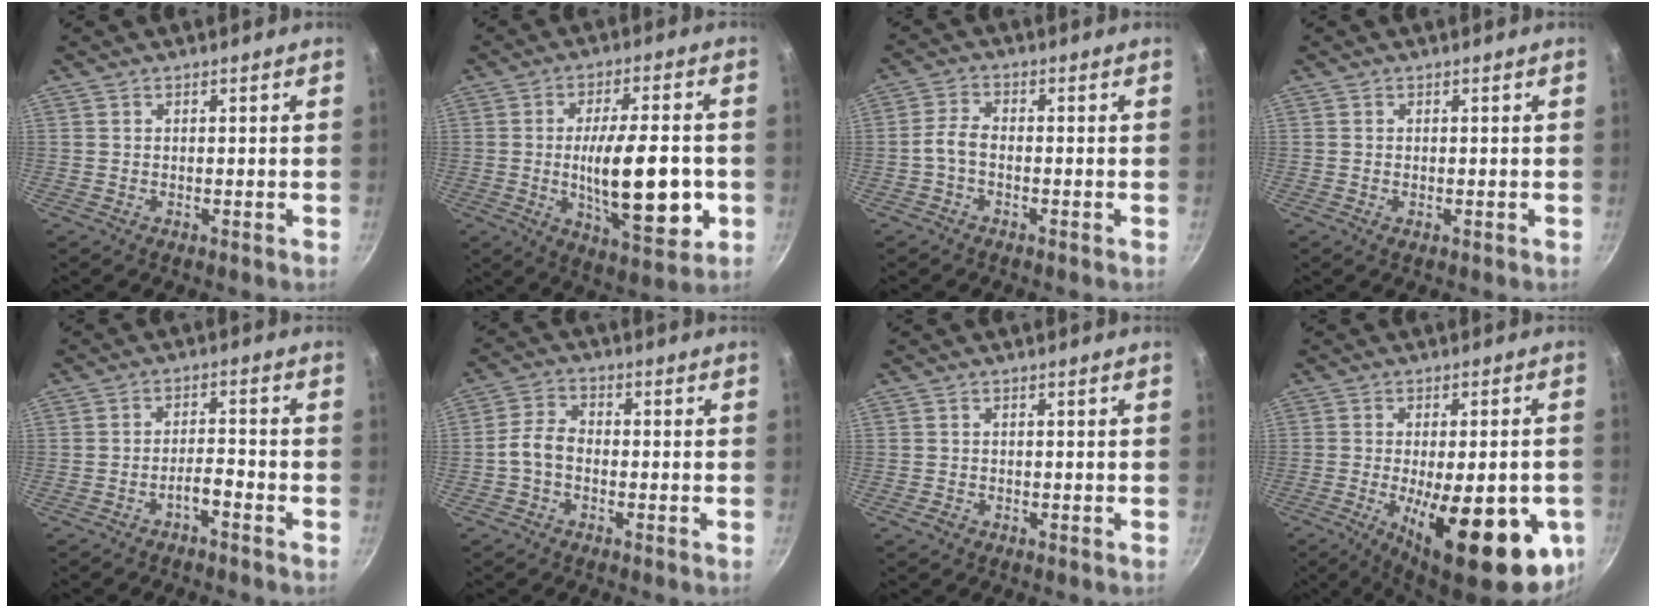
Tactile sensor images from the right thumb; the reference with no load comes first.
{"total": 17.8, "force": [-2.5, 6.3, 16.5], "torque": [-0.240, -0.001, -0.033]}
{"total": 3.5, "force": [-1.4, 1.8, 2.6], "torque": [-0.060, 0.019, -0.036]}
{"total": 0.7, "force": [-0.2, 0.4, 0.6], "torque": [-0.010, -0.001, -0.004]}
{"total": 3.2, "force": [-2.4, 0.7, 2.0], "torque": [-0.034, 0.029, -0.039]}
{"total": 4.7, "force": [-1.5, 3.1, 3.2], "torque": [-0.060, 0.030, -0.039]}
{"total": 1.3, "force": [-0.8, 0.9, 0.5], "torque": [-0.009, 0.005, -0.013]}
{"total": 23.1, "force": [-6.9, 8.2, 20.5], "torque": [-0.257, -0.007, -0.085]}